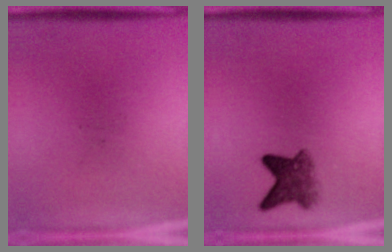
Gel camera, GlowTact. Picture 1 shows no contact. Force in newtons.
{"total": 4.8}